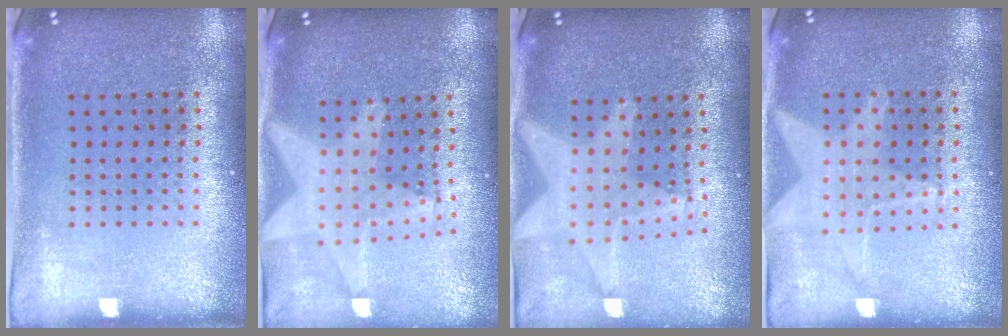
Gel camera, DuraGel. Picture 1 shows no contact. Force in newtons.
{"total": 2.1, "press": 1.8, "slide": 1.1}
{"total": 1.8, "press": 1.6, "slide": 0.8}
{"total": 0.6, "press": 0.5, "slide": 0.2}